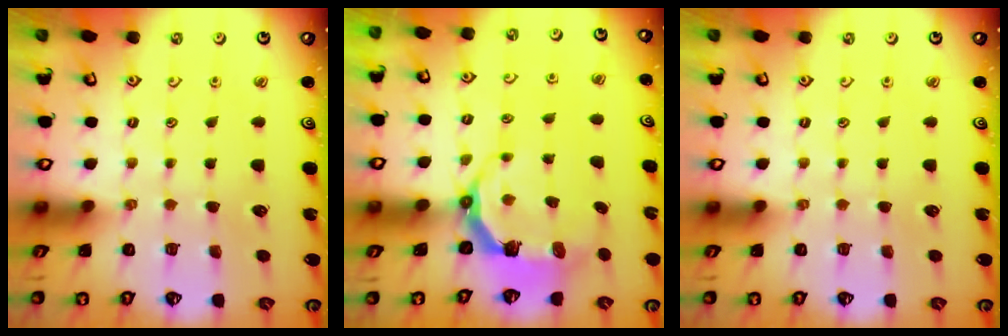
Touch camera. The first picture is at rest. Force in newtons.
{"total": 6.5, "press": 4.8, "slide": 4.3}
{"total": 0.0}